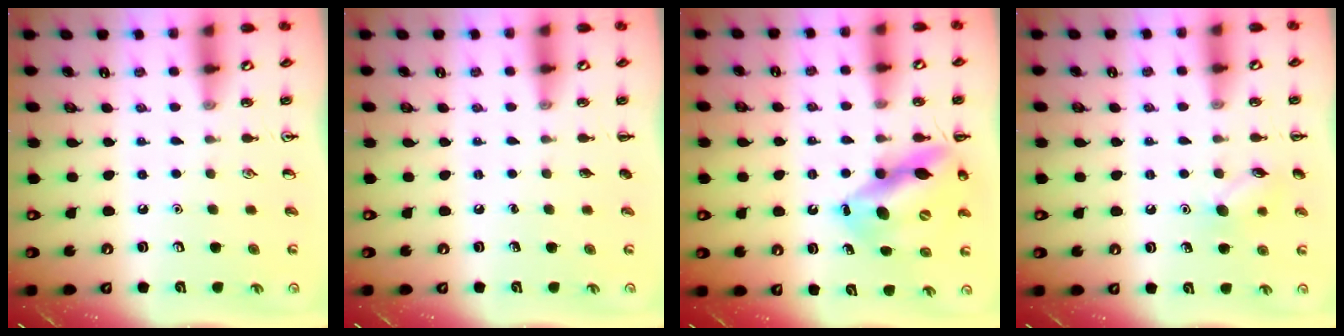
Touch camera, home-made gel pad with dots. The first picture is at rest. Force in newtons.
{"total": 0.0}
{"total": 13.9, "press": 13.5, "slide": 3.6}
{"total": 8.7, "press": 8.5, "slide": 1.8}